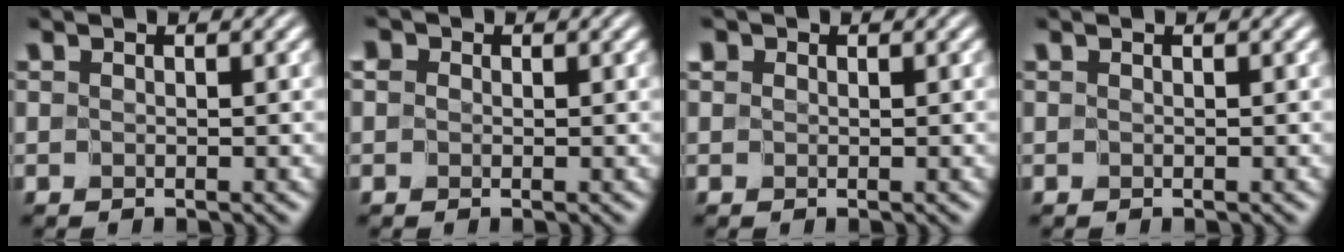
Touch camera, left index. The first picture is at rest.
{"total": 2.1, "force": [0.6, 1.8, 0.9], "torque": [0.000, 0.011, -0.017]}
{"total": 1.4, "force": [0.5, 1.2, 0.4], "torque": [0.001, 0.008, -0.008]}
{"total": 0.0}